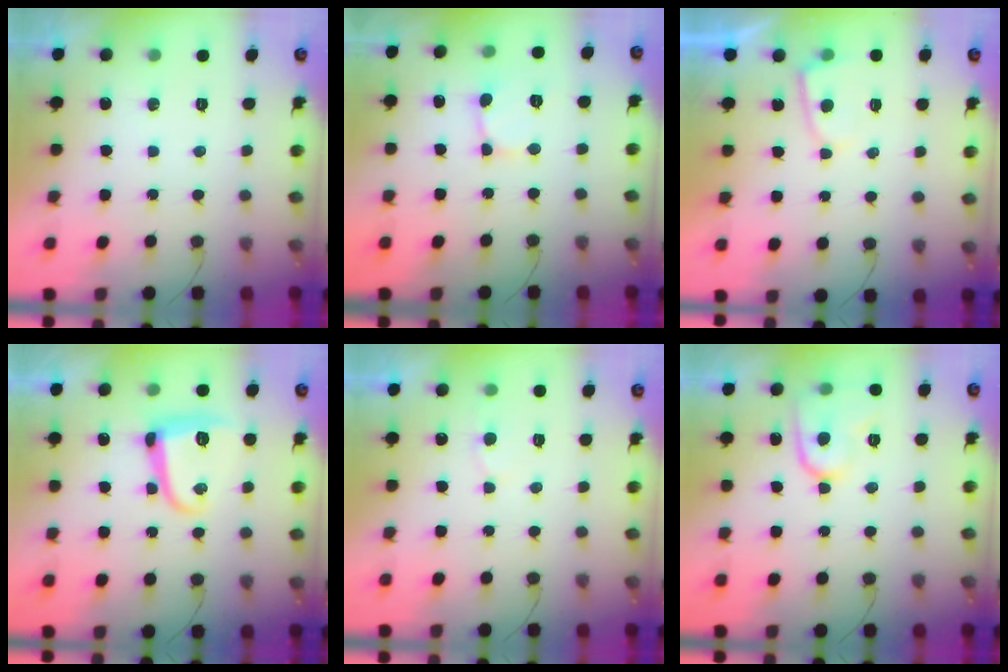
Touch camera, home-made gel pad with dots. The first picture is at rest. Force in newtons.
{"total": 2.2, "press": 2.2, "slide": 0.1}
{"total": 3.0, "press": 2.9, "slide": 0.3}
{"total": 10.5, "press": 10.5, "slide": 0.7}
{"total": 4.2, "press": 4.2, "slide": 0.4}
{"total": 10.3, "press": 10.2, "slide": 1.0}